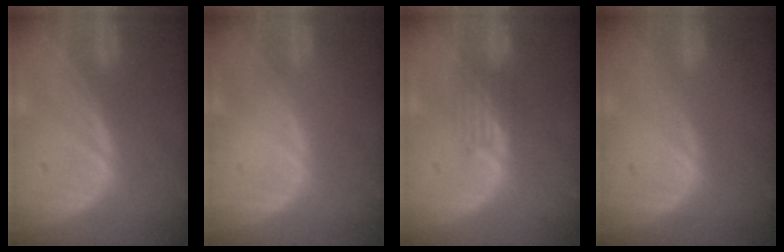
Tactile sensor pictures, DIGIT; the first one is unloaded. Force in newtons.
{"total": 0.0}
{"total": 3.5, "press": 3.1, "slide": 1.6}
{"total": 0.0}